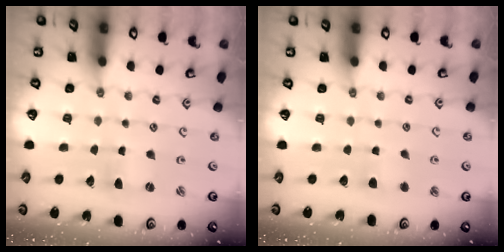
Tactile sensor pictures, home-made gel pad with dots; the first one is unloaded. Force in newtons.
{"total": 3.4, "press": 3.4, "slide": 0.6}